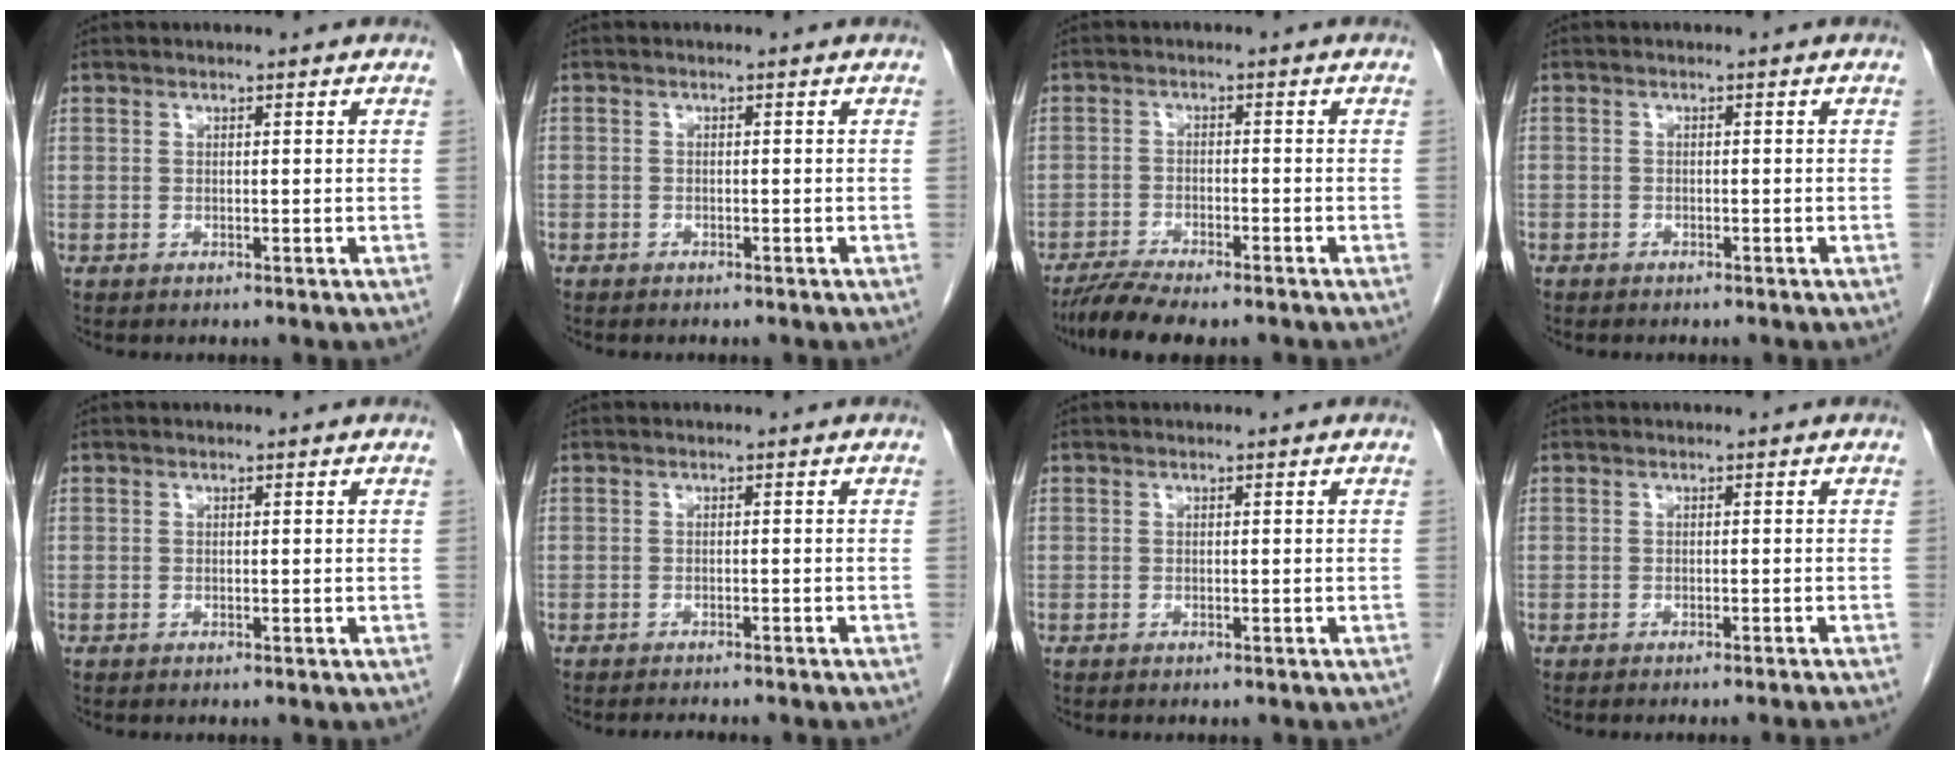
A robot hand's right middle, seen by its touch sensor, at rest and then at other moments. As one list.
[{"total": 0.7, "force": [-0.5, 0.5, 0.1], "torque": [0.001, 0.004, -0.008]}, {"total": 7.3, "force": [-6.2, 1.0, 3.8], "torque": [-0.064, -0.015, -0.103]}, {"total": 1.2, "force": [-0.9, 0.7, 0.2], "torque": [-0.004, 0.003, -0.013]}, {"total": 0.0}, {"total": 4.8, "force": [-4.3, 0.7, 2.1], "torque": [-0.025, -0.004, -0.050]}, {"total": 1.6, "force": [-1.3, 0.5, 0.7], "torque": [-0.012, -0.003, -0.013]}, {"total": 4.7, "force": [-4.3, -0.8, 1.6], "torque": [-0.011, -0.007, -0.050]}]